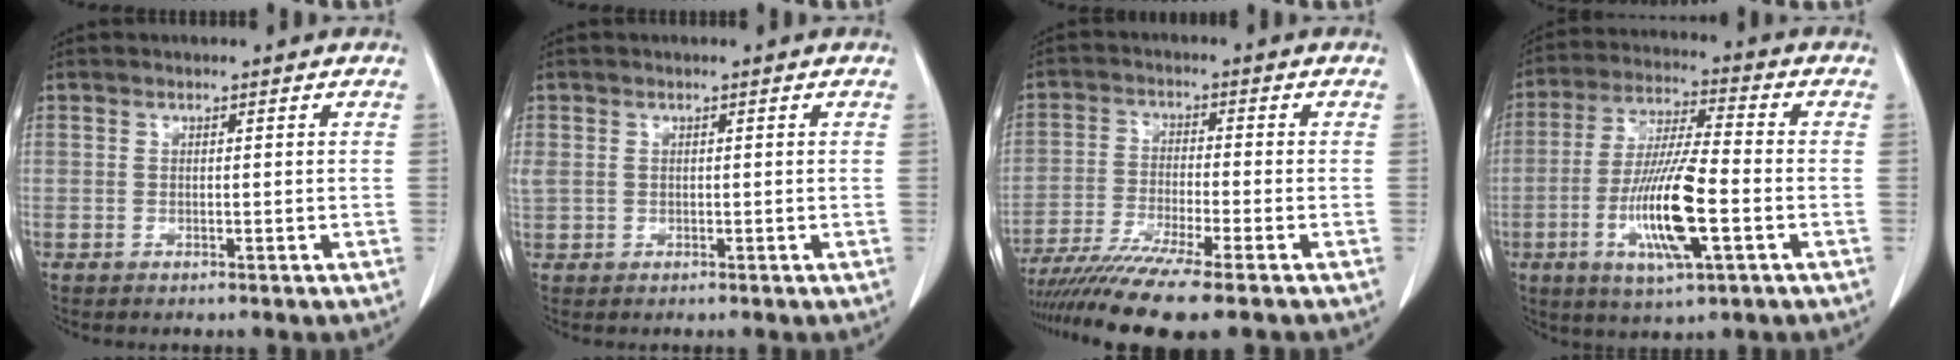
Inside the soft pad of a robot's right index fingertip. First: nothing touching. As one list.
[{"total": 1.7, "force": [0.3, 1.3, 0.9], "torque": [-0.043, 0.017, 0.012]}, {"total": 11.5, "force": [-9.1, -0.6, 7.1], "torque": [-0.115, -0.029, -0.149]}, {"total": 13.6, "force": [-3.9, 1.7, 12.9], "torque": [-0.255, -0.013, -0.072]}]